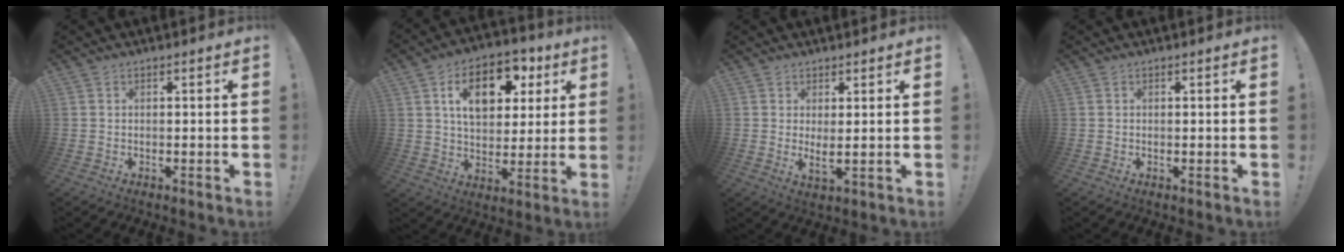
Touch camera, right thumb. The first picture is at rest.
{"total": 15.6, "force": [5.9, 10.1, 10.3], "torque": [-0.153, -0.010, 0.105]}
{"total": 3.1, "force": [1.5, 0.1, 2.7], "torque": [-0.035, -0.020, 0.023]}
{"total": 0.0}